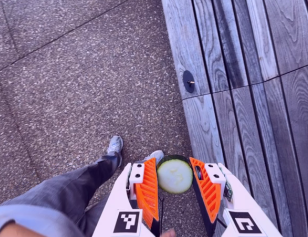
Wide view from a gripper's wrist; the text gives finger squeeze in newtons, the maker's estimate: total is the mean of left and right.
{"total": 10.6, "left": 10.4, "right": 10.8}